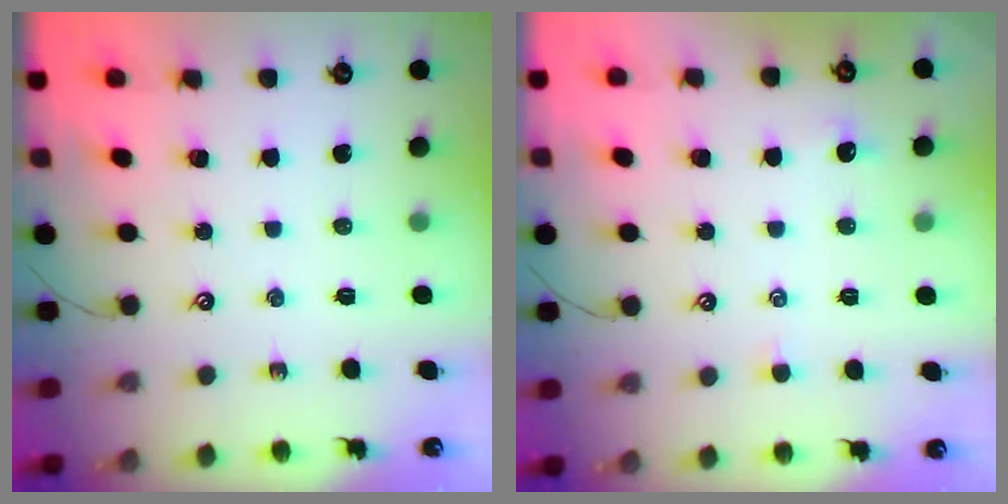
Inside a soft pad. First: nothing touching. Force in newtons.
{"total": 2.1, "press": 2.0, "slide": 0.4}